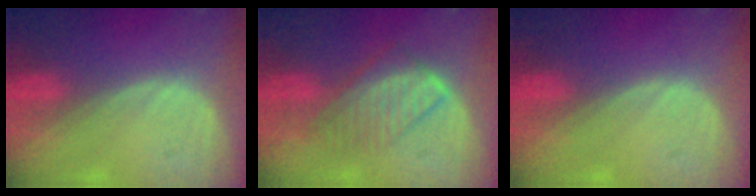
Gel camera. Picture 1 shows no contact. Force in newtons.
{"total": 6.7, "press": 6.4, "slide": 1.9}
{"total": 0.0}